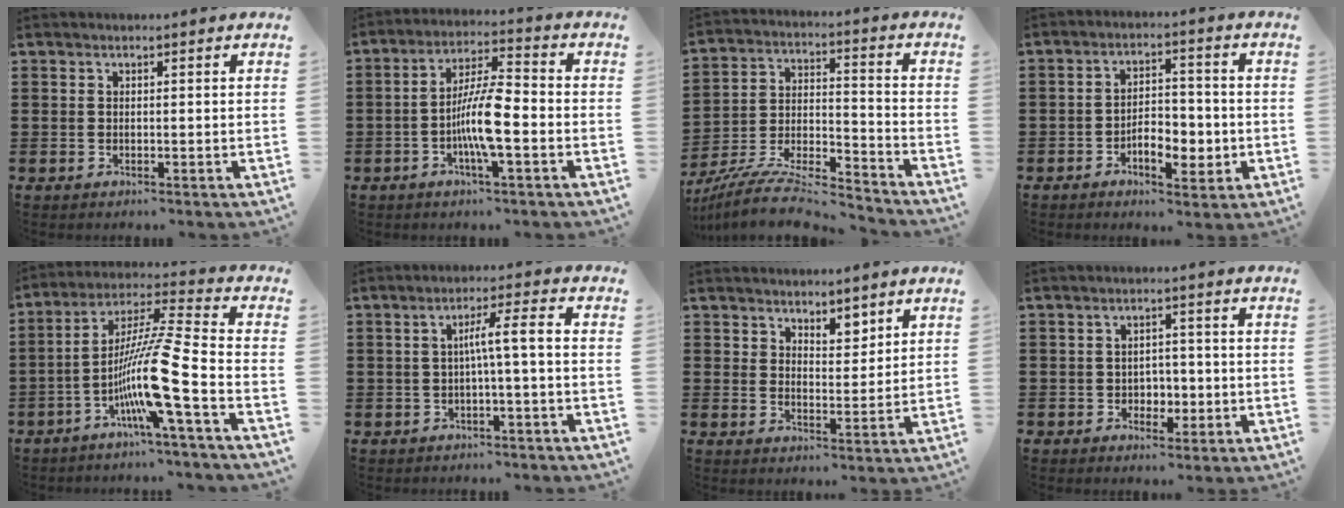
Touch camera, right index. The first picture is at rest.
{"total": 8.6, "force": [-2.3, 1.7, 8.1], "torque": [-0.165, -0.005, -0.047]}
{"total": 8.6, "force": [-8.0, 0.9, 2.9], "torque": [-0.058, -0.003, -0.162]}
{"total": 5.9, "force": [-2.2, 3.2, 4.5], "torque": [-0.071, 0.007, -0.040]}
{"total": 12.9, "force": [-5.5, -0.7, 11.6], "torque": [-0.239, -0.024, -0.116]}
{"total": 4.7, "force": [-0.9, -0.1, 4.6], "torque": [-0.085, 0.001, -0.022]}
{"total": 4.1, "force": [3.7, 1.7, 0.2], "torque": [-0.009, -0.007, 0.068]}
{"total": 3.0, "force": [-0.8, 2.7, 1.0], "torque": [-0.021, 0.003, -0.023]}